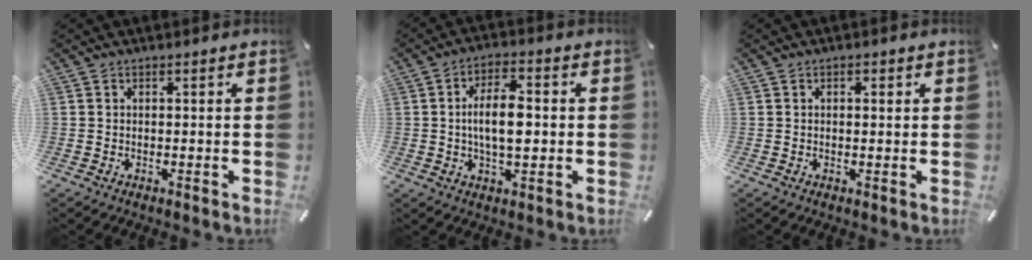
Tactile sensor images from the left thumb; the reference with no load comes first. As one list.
[{"total": 9.4, "force": [0.0, 4.3, 8.4], "torque": [-0.156, 0.002, -0.006]}, {"total": 0.9, "force": [0.2, 0.5, 0.7], "torque": [-0.015, 0.005, 0.001]}]